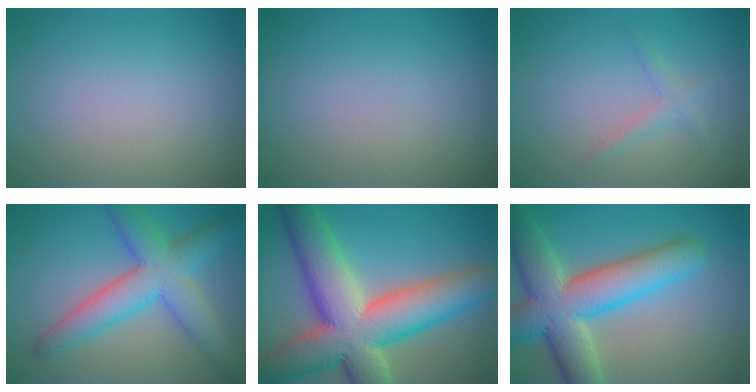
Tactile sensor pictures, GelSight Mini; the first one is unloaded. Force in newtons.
{"total": 0.0}
{"total": 1.3, "press": 1.3, "slide": 0.2}
{"total": 7.2, "press": 7.2, "slide": 0.1}
{"total": 14.1, "press": 14.1, "slide": 1.1}
{"total": 10.3, "press": 10.3, "slide": 0.7}